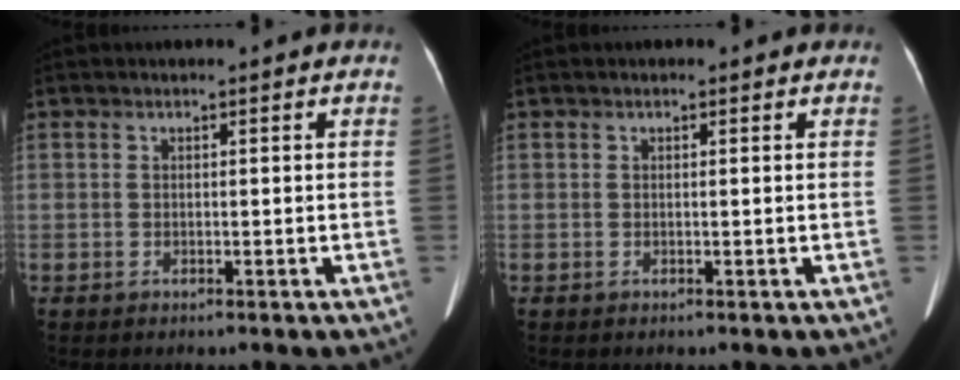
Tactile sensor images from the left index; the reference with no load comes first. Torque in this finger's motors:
{"motor_torque": [-0.16, -0.16, -0.07, 0.01]}